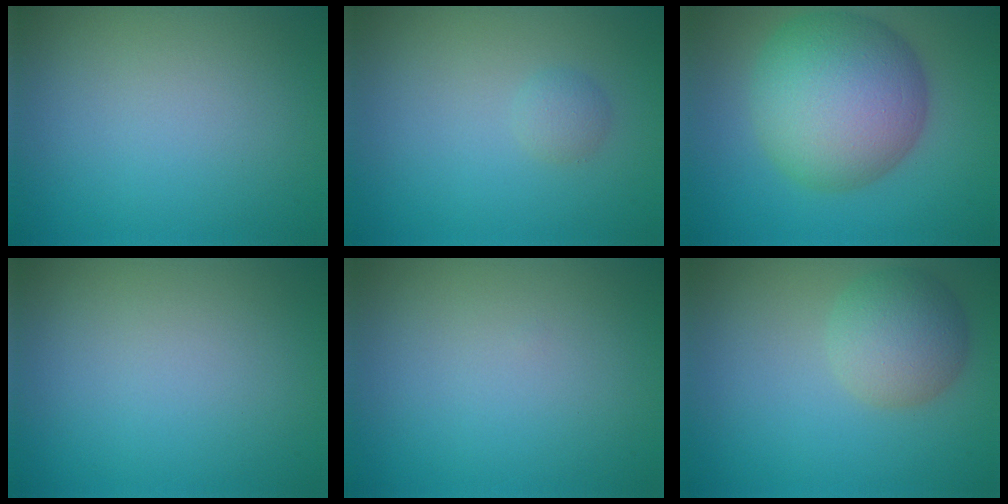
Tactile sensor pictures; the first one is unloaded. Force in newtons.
{"total": 1.0, "press": 1.0, "slide": 0.1}
{"total": 10.8, "press": 10.8, "slide": 0.3}
{"total": 0.0}
{"total": 0.0}
{"total": 3.8, "press": 3.8, "slide": 0.3}